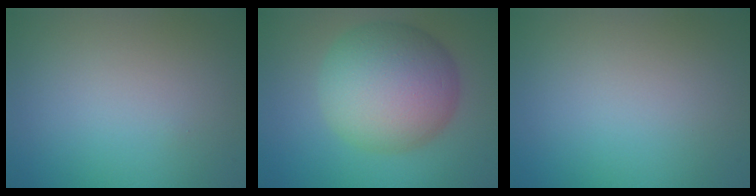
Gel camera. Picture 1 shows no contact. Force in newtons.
{"total": 10.4, "press": 10.4, "slide": 0.3}
{"total": 0.0}